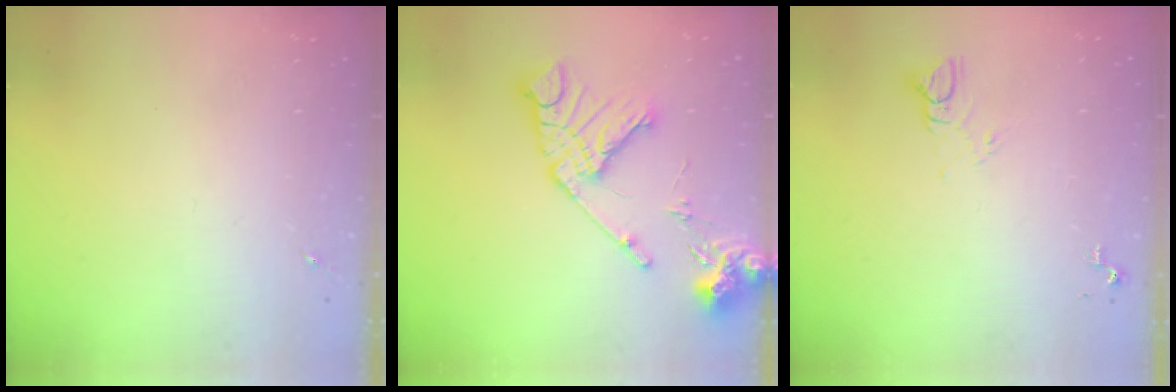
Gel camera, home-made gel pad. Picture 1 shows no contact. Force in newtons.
{"total": 18.0, "press": 17.8, "slide": 2.2}
{"total": 5.1, "press": 5.1, "slide": 0.5}